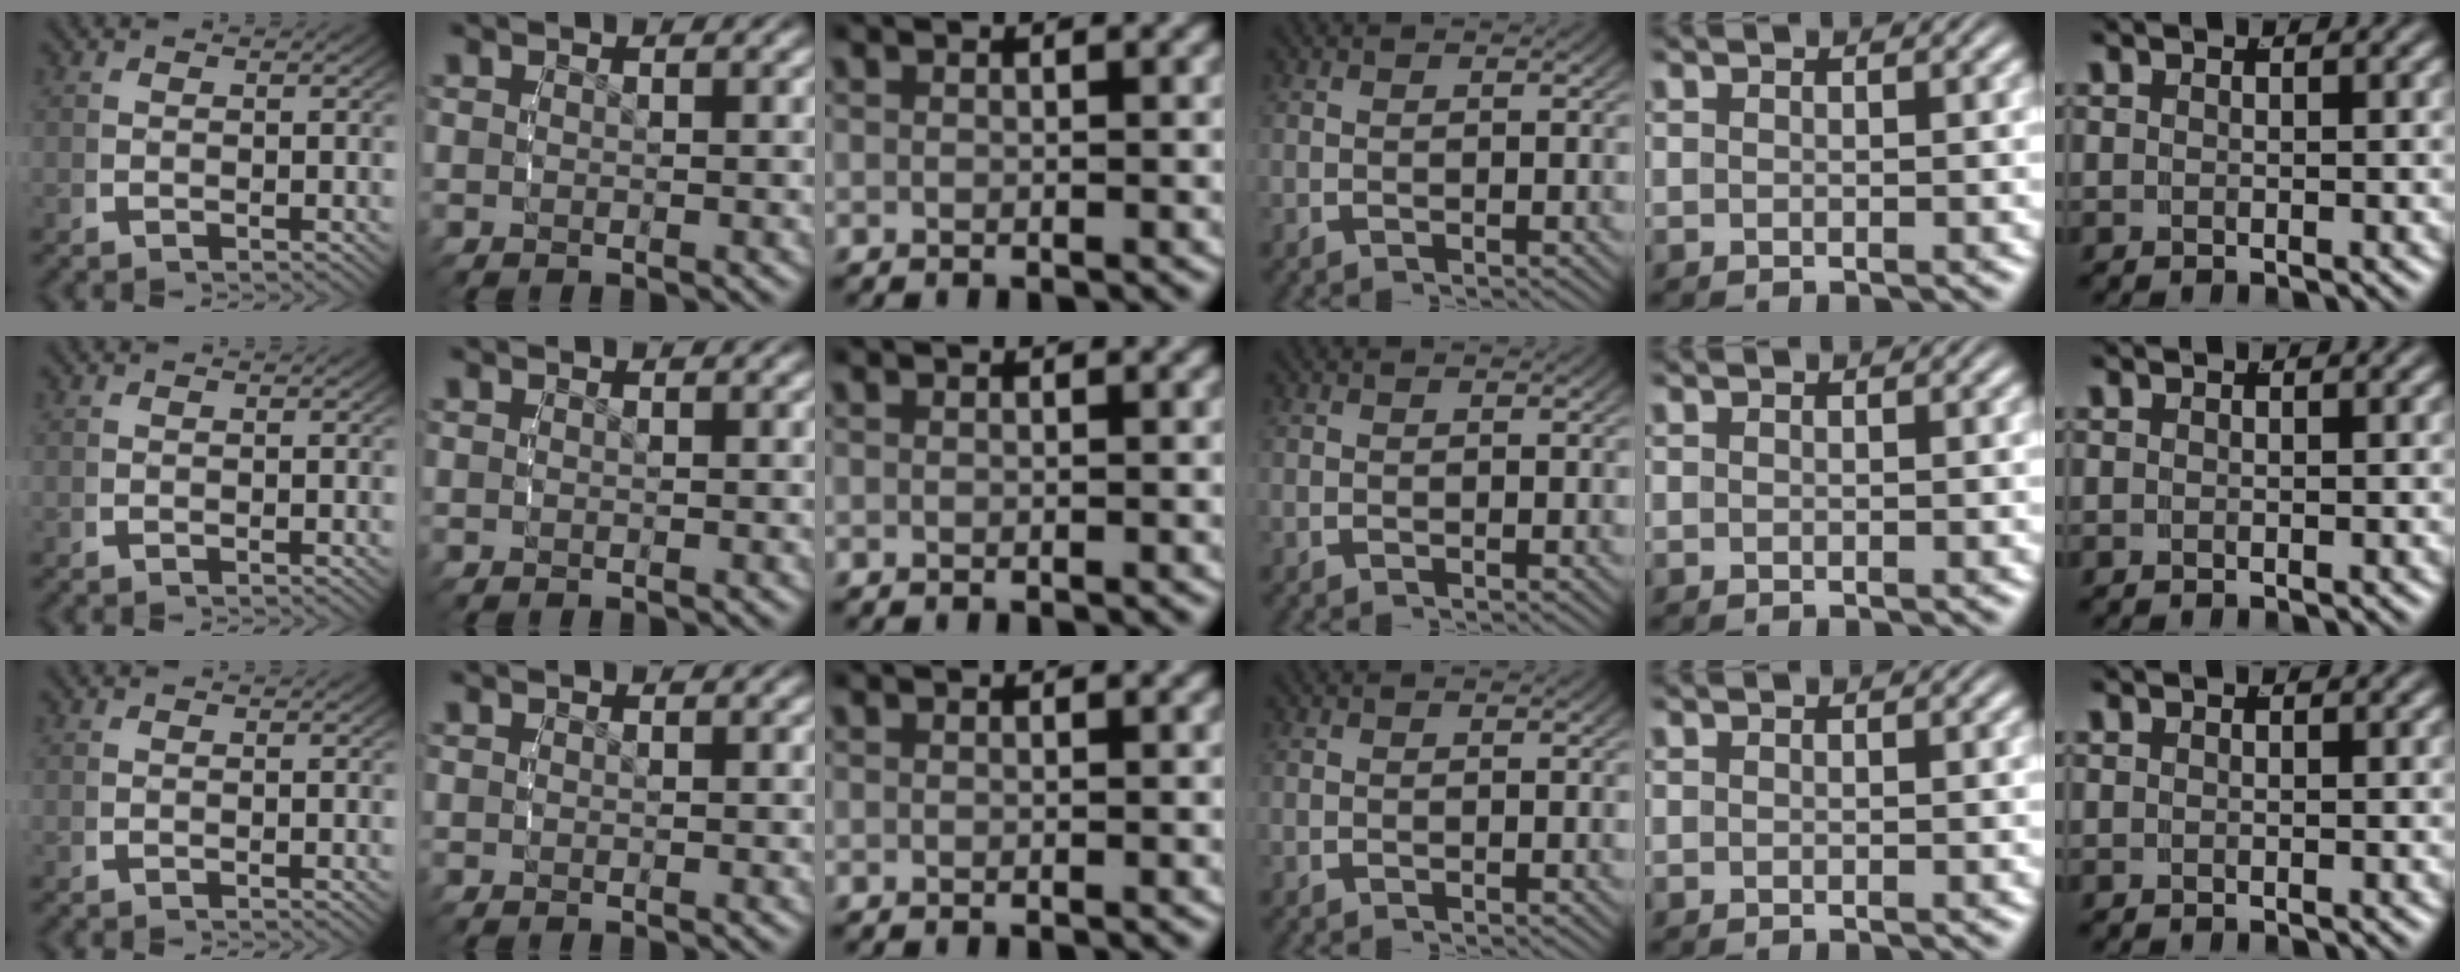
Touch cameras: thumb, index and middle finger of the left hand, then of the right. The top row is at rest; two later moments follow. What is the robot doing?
{"motion": "reach", "object": "string"}